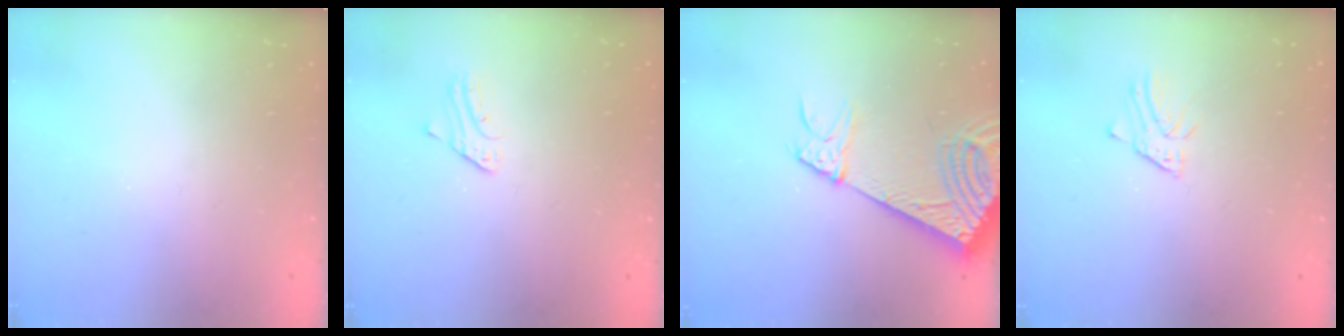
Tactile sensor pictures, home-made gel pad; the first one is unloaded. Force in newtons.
{"total": 2.3, "press": 2.3, "slide": 0.2}
{"total": 15.2, "press": 15.0, "slide": 2.6}
{"total": 1.5, "press": 1.5, "slide": 0.1}